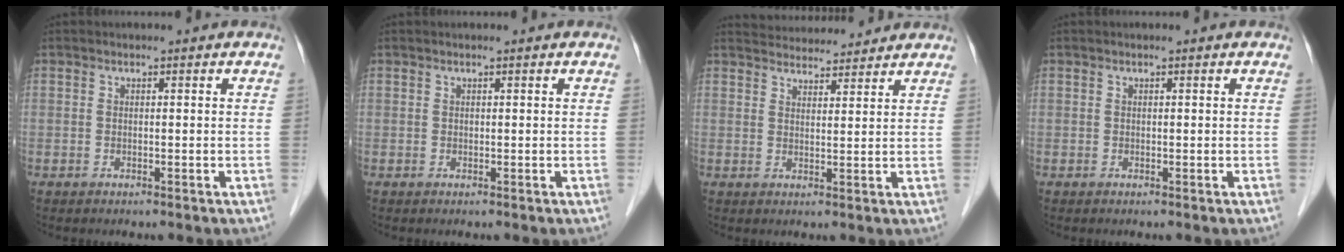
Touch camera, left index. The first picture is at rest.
{"total": 0.0}
{"total": 8.0, "force": [7.8, 1.1, 1.2], "torque": [-0.018, 0.019, 0.108]}
{"total": 0.0}